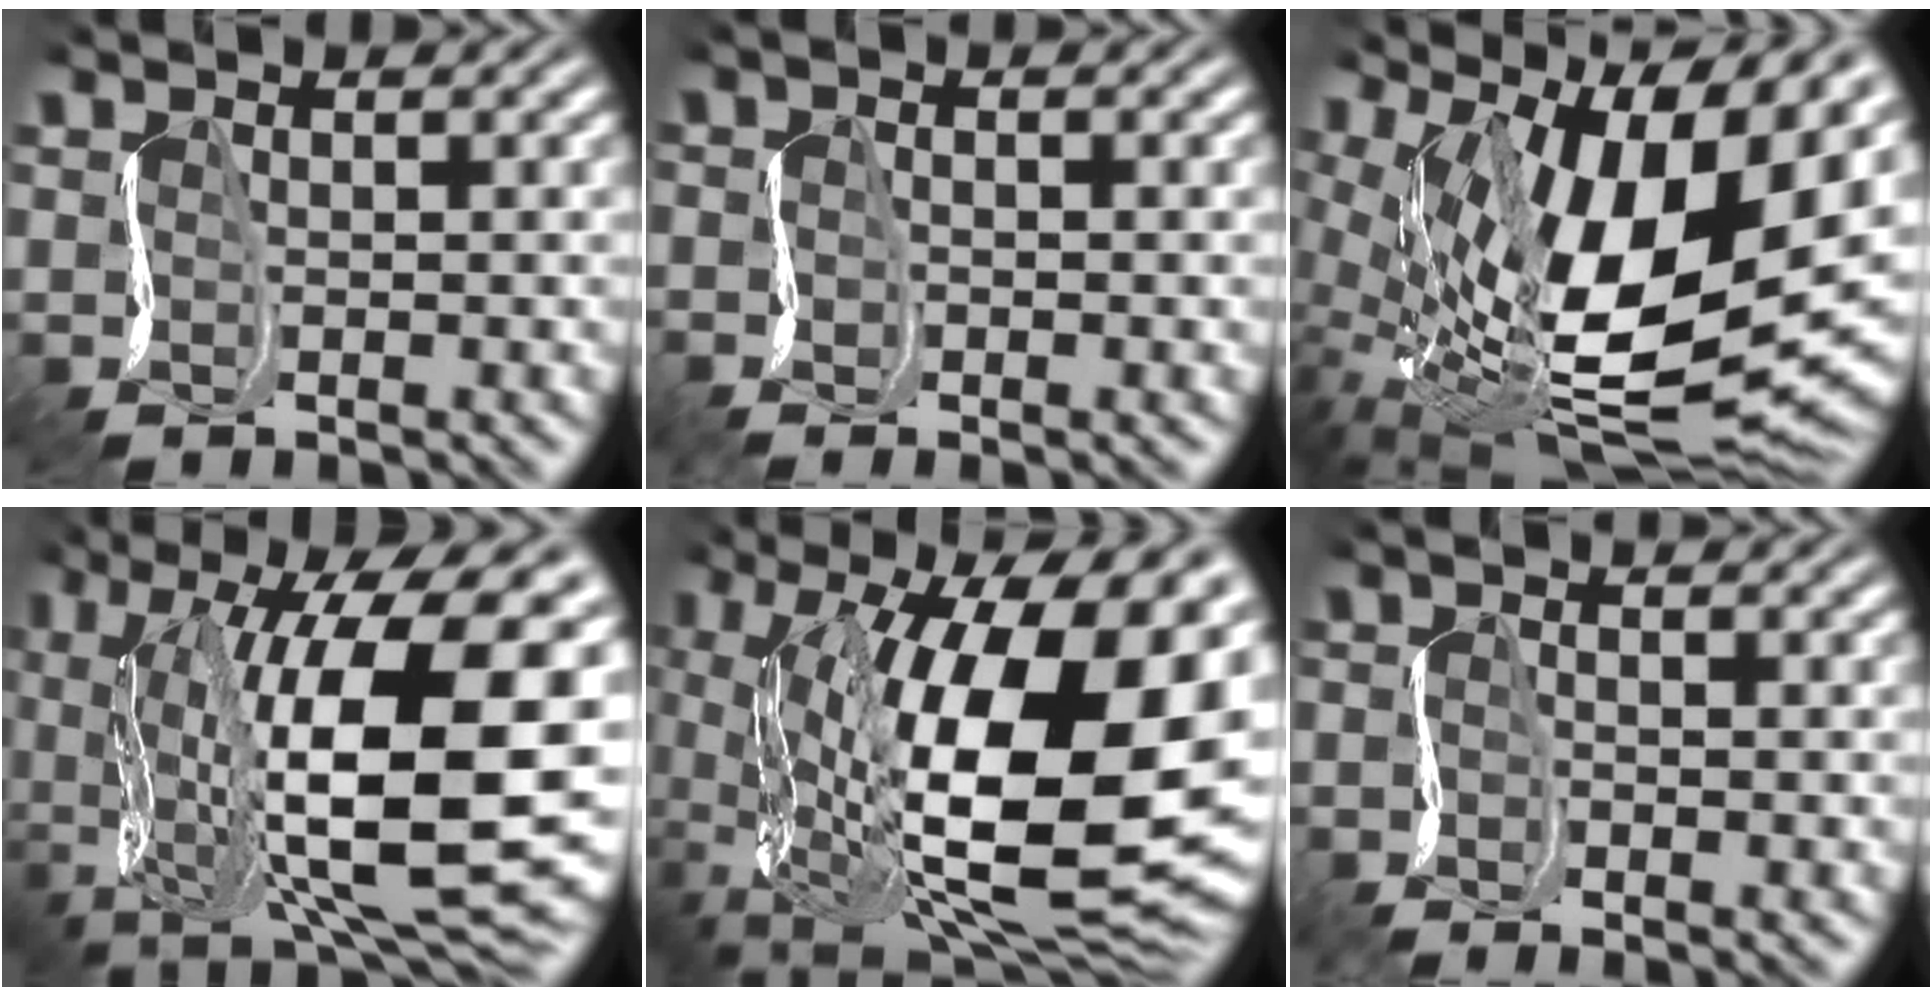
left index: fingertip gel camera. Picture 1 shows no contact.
{"total": 1.8, "force": [-0.4, 1.1, 1.3], "torque": [-0.003, 0.013, -0.027]}
{"total": 17.1, "force": [2.0, 8.1, 15.0], "torque": [-0.234, -0.015, 0.037]}
{"total": 15.5, "force": [-2.1, 6.6, 13.9], "torque": [-0.214, -0.013, -0.028]}
{"total": 17.9, "force": [-1.7, 8.7, 15.5], "torque": [-0.261, -0.046, -0.015]}
{"total": 1.6, "force": [-1.6, -0.2, -0.2], "torque": [0.022, -0.011, -0.041]}